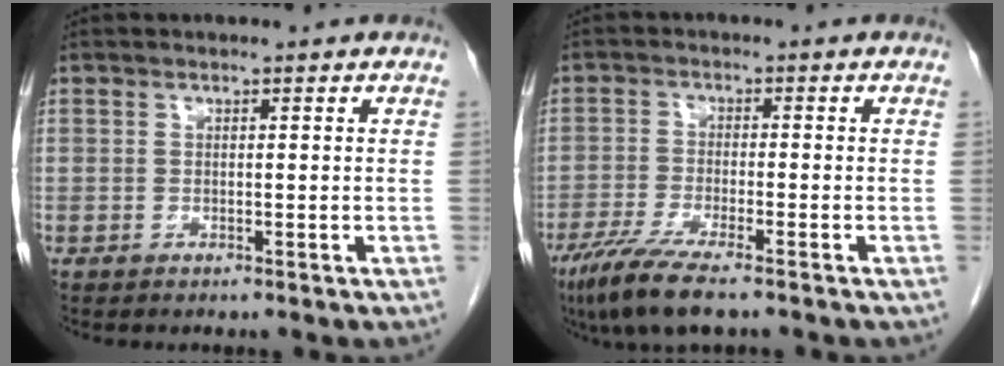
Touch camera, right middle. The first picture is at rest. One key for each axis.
{"total": 8.1, "fx": -5.8, "fy": 0.7, "fz": 5.6, "tx": -0.100, "ty": -0.021, "tz": -0.099}